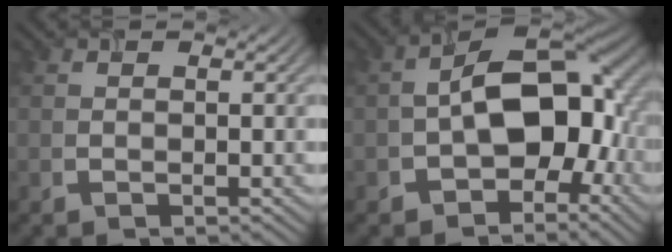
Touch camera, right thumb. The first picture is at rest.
{"total": 12.3, "force": [-1.9, 7.9, 9.3], "torque": [-0.131, 0.005, -0.039]}